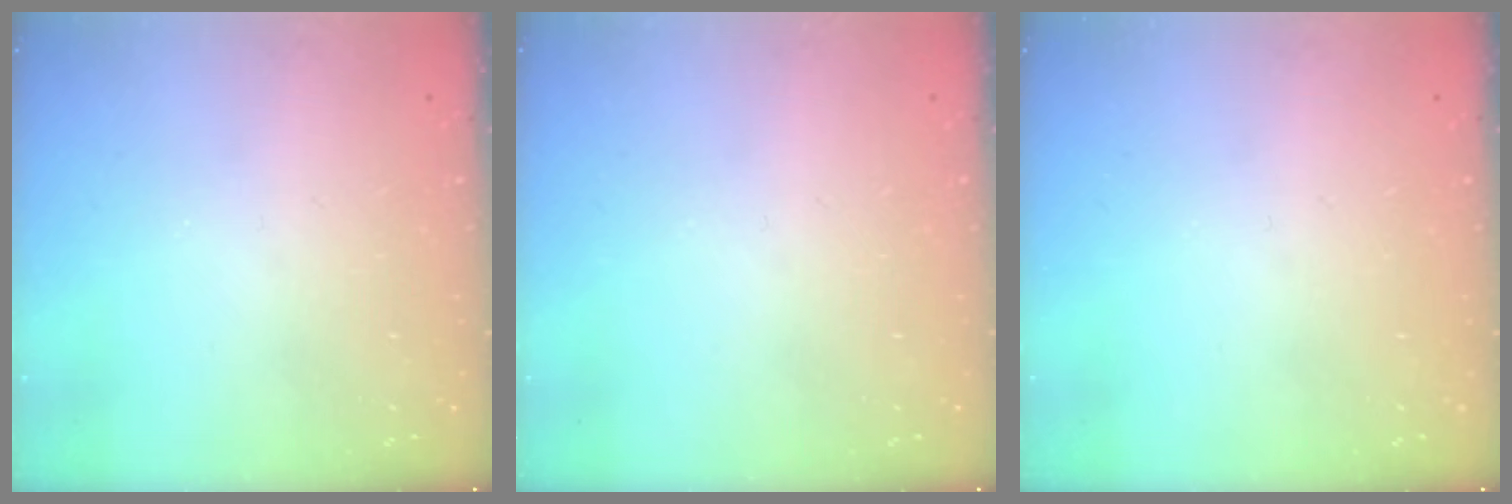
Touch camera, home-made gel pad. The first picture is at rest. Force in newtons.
{"total": 0.0}
{"total": 0.0}